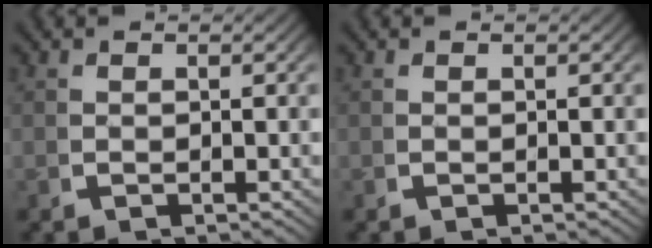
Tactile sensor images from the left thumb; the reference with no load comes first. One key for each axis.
{"total": 0.0}